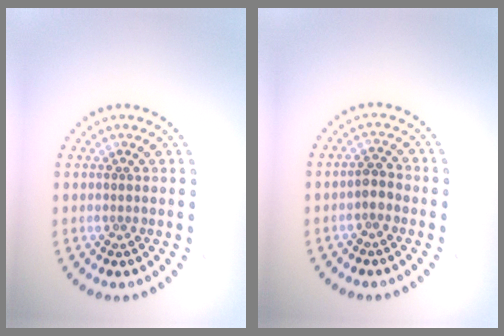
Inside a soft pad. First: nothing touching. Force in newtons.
{"total": 1.4, "press": 1.3, "slide": 0.4}